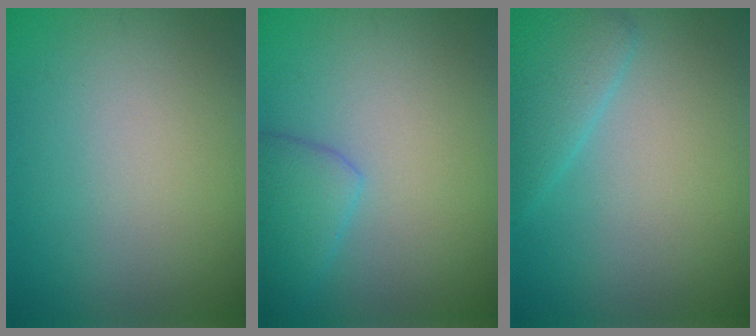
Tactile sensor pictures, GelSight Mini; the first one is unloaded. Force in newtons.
{"total": 2.8, "press": 2.7, "slide": 0.2}
{"total": 2.8, "press": 2.8, "slide": 0.2}